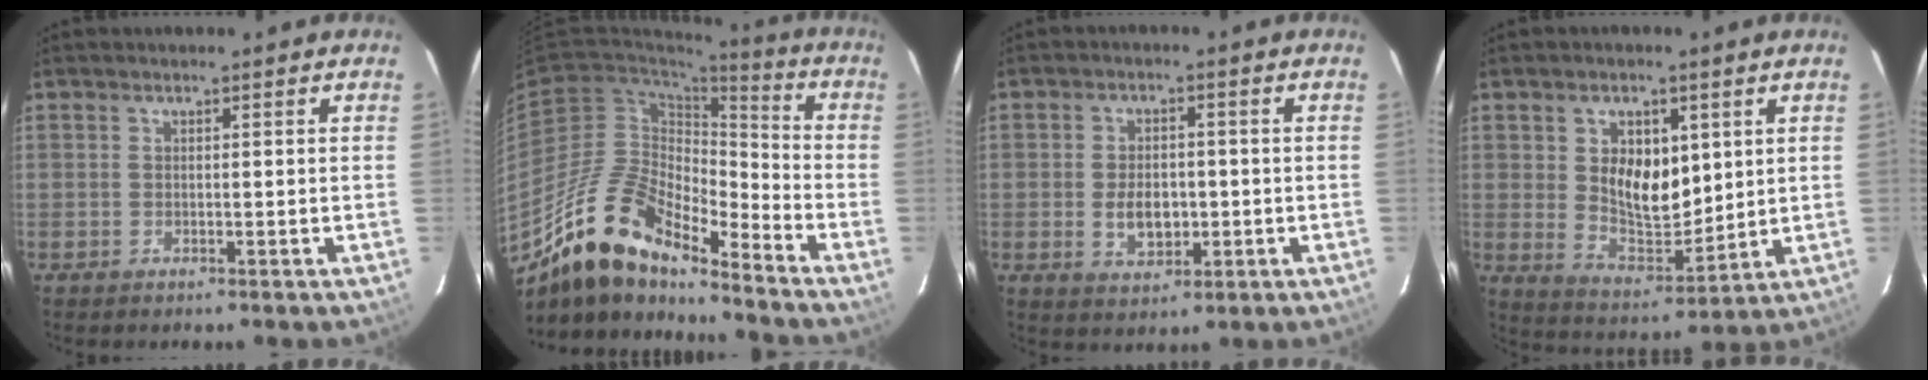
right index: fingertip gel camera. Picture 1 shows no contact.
{"total": 17.7, "force": [-14.4, 5.2, 8.9], "torque": [-0.157, -0.002, -0.274]}
{"total": 6.4, "force": [-1.1, 4.1, 4.8], "torque": [-0.092, -0.003, -0.012]}
{"total": 10.4, "force": [2.6, 6.5, 7.6], "torque": [-0.131, -0.006, 0.062]}